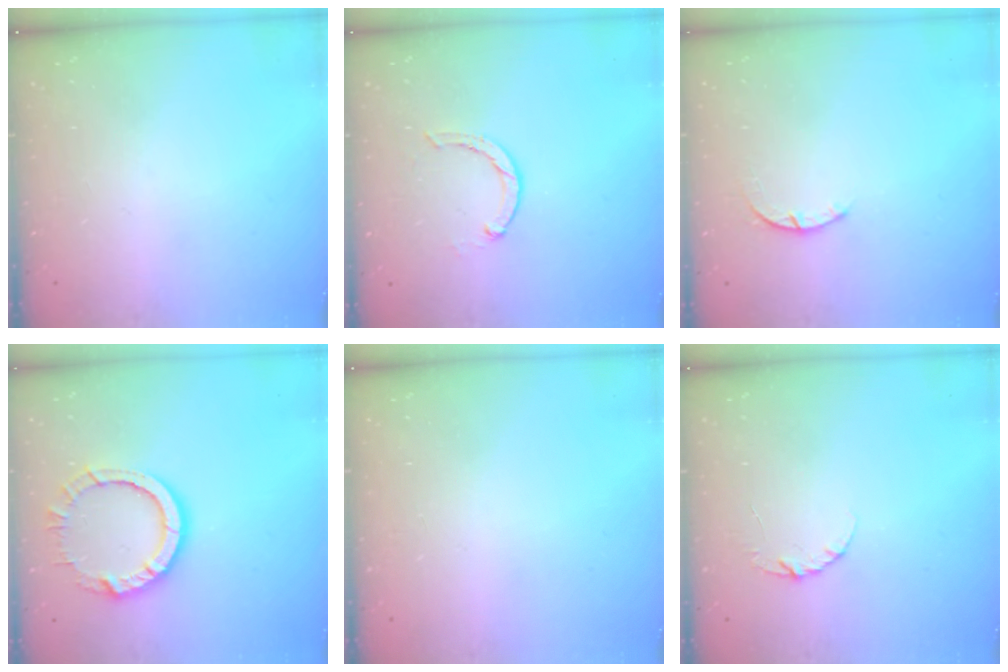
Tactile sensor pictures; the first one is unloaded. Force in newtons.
{"total": 1.7, "press": 1.6, "slide": 0.3}
{"total": 1.2, "press": 1.2, "slide": 0.3}
{"total": 9.8, "press": 9.8, "slide": 0.4}
{"total": 2.6, "press": 2.6, "slide": 0.2}
{"total": 4.0, "press": 4.0, "slide": 0.4}